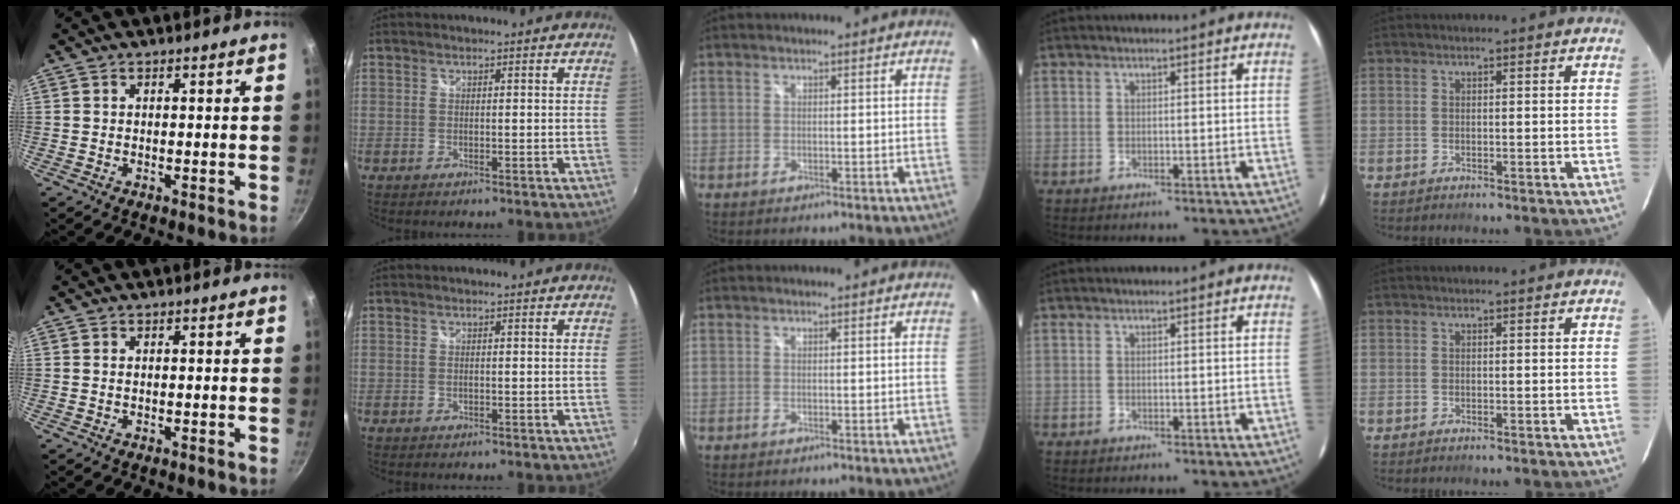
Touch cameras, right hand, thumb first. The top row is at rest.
{"thumb": {"total": 0.5, "force": [0.2, 0.3, 0.4], "torque": [-0.008, 0.001, 0.003]}, "index": {"total": 0.6, "force": [-0.1, 0.3, 0.5], "torque": [-0.012, -0.001, -0.003]}}